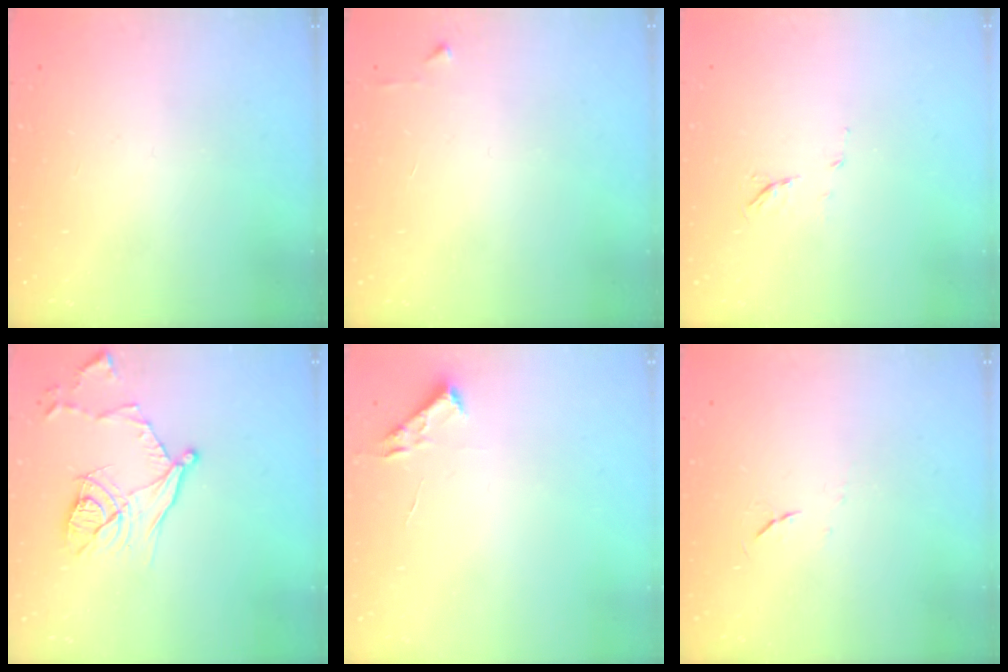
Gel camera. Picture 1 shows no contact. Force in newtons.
{"total": 2.4, "press": 2.4, "slide": 0.3}
{"total": 4.9, "press": 4.8, "slide": 1.3}
{"total": 13.8, "press": 13.7, "slide": 1.8}
{"total": 2.7, "press": 2.7, "slide": 0.4}
{"total": 3.6, "press": 3.6, "slide": 0.6}